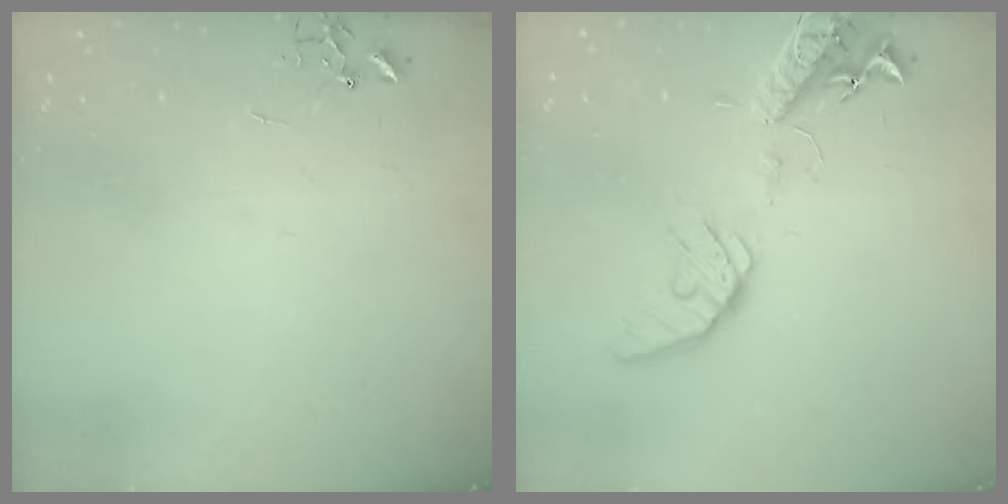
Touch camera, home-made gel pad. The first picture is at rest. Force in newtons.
{"total": 16.1, "press": 15.8, "slide": 3.0}